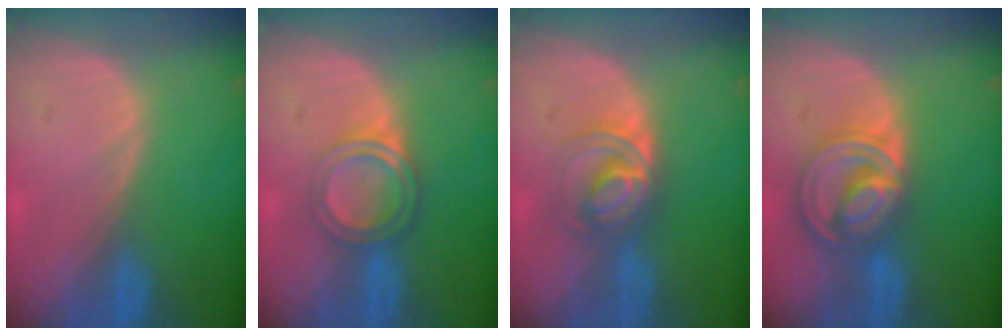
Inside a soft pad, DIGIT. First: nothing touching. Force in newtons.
{"total": 5.0, "press": 4.5, "slide": 2.1}
{"total": 5.9, "press": 5.5, "slide": 2.1}
{"total": 8.8, "press": 7.4, "slide": 4.7}